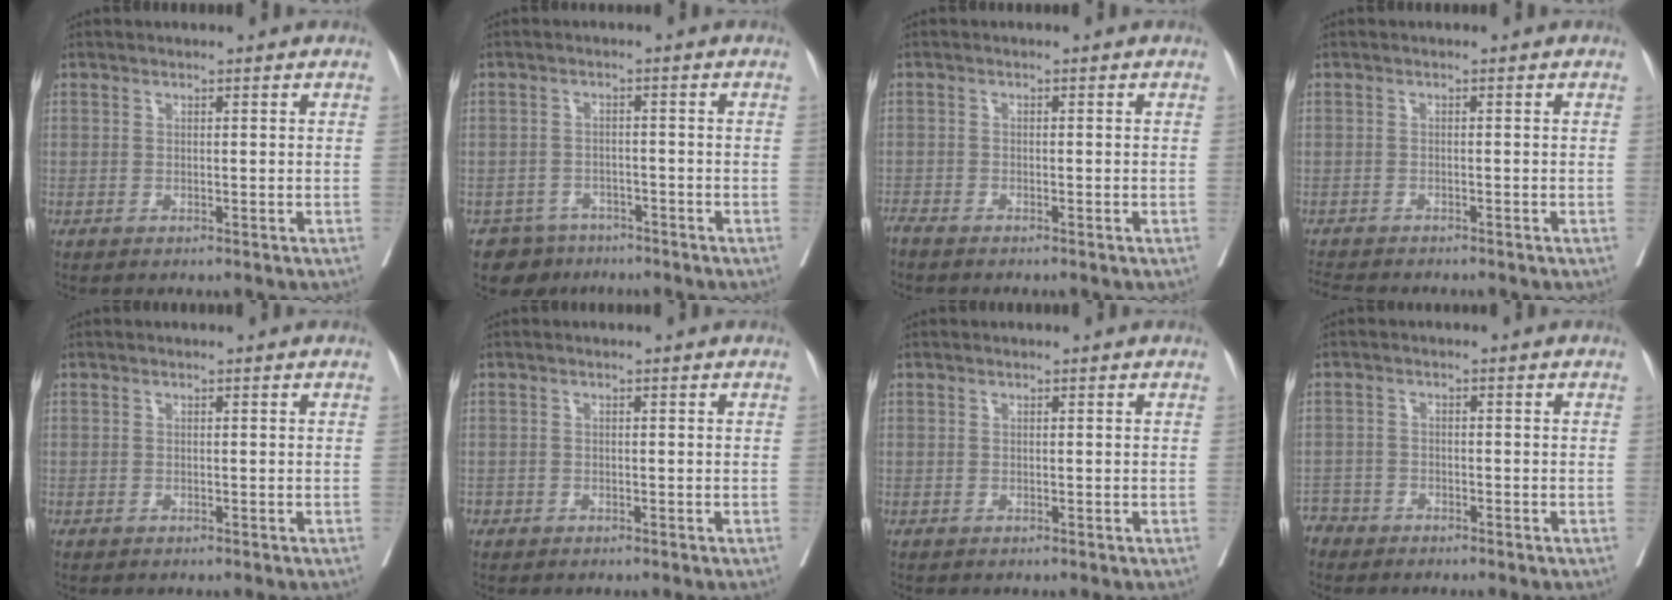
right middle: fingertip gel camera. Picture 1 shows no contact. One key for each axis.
{"total": 4.3, "fx": -3.3, "fy": 2.8, "fz": -0.3, "tx": 0.014, "ty": 0.006, "tz": -0.052}
{"total": 2.3, "fx": -2.1, "fy": -0.3, "fz": 1.0, "tx": -0.020, "ty": -0.005, "tz": -0.040}
{"total": 4.3, "fx": -4.0, "fy": 0.6, "fz": 1.5, "tx": -0.020, "ty": -0.010, "tz": -0.066}
{"total": 0.0}
{"total": 0.7, "fx": -0.5, "fy": 0.5, "fz": 0.1, "tx": -0.008, "ty": 0.001, "tz": -0.009}
{"total": 0.0}
{"total": 3.2, "fx": -2.9, "fy": 1.2, "fz": -0.6, "tx": 0.006, "ty": -0.002, "tz": -0.061}